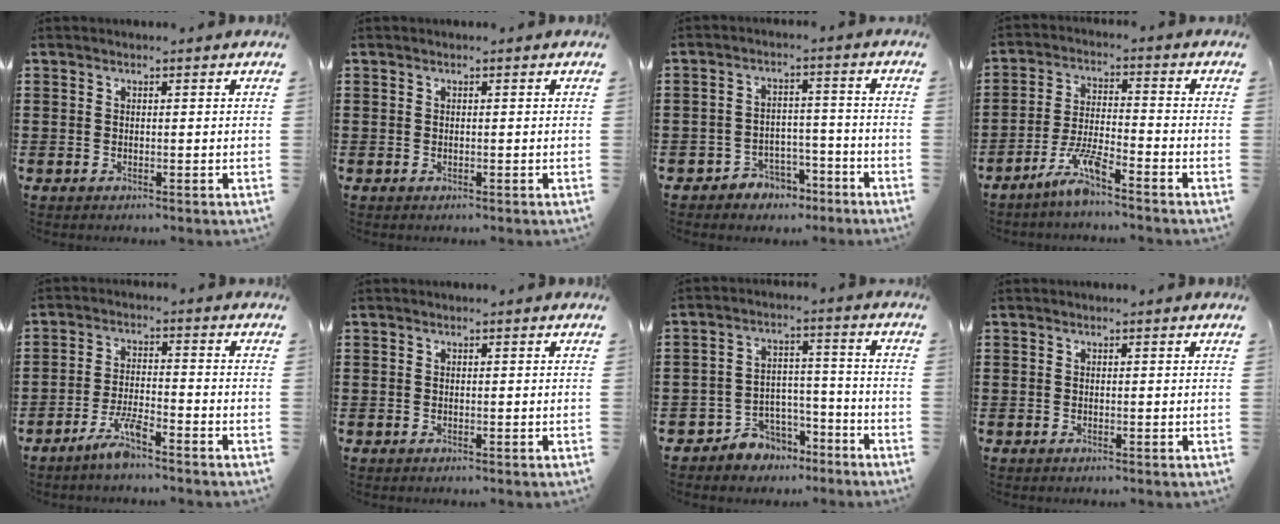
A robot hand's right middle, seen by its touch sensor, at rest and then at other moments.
{"total": 0.0}
{"total": 3.9, "force": [-3.5, 1.8, 0.3], "torque": [-0.013, 0.011, -0.073]}
{"total": 6.3, "force": [-4.8, 0.4, 4.1], "torque": [-0.095, -0.011, -0.094]}
{"total": 5.1, "force": [-3.9, 0.5, 3.2], "torque": [-0.068, 0.000, -0.073]}
{"total": 0.0}
{"total": 5.0, "force": [-4.4, 2.5, 0.2], "torque": [-0.013, 0.013, -0.089]}
{"total": 0.0}